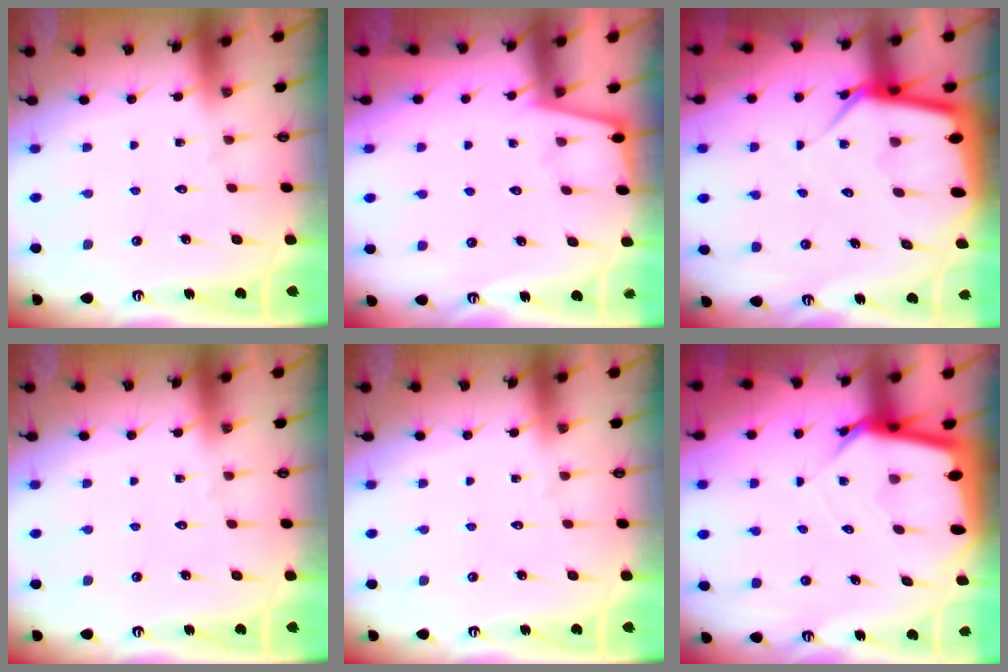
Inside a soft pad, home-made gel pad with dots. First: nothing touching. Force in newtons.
{"total": 1.7, "press": 1.7, "slide": 0.1}
{"total": 8.1, "press": 8.1, "slide": 0.5}
{"total": 0.0}
{"total": 0.0}
{"total": 7.4, "press": 7.4, "slide": 0.7}